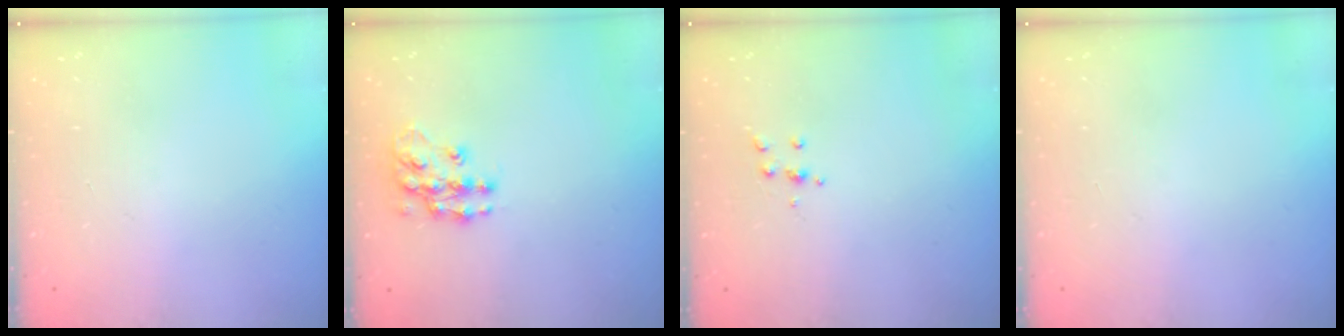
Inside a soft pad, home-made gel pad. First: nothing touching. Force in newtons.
{"total": 11.8, "press": 11.7, "slide": 0.6}
{"total": 4.0, "press": 3.9, "slide": 0.9}
{"total": 0.0}